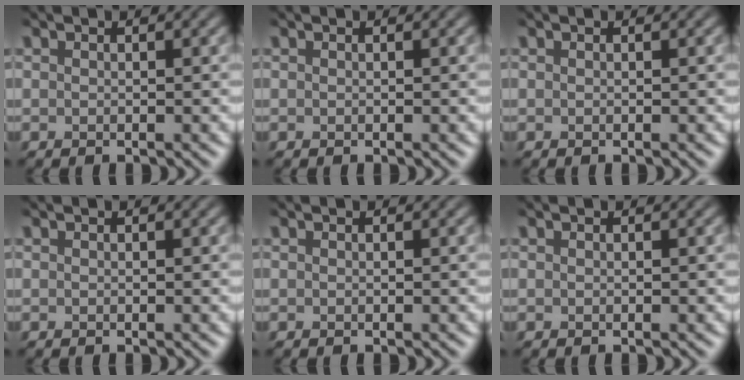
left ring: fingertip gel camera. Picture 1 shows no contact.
{"total": 0.0}
{"total": 0.0}
{"total": 0.0}
{"total": 0.0}
{"total": 0.0}